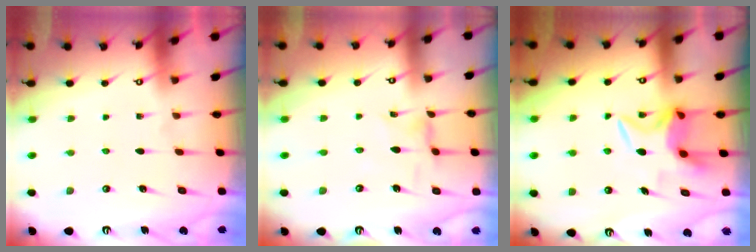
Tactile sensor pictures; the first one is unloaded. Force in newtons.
{"total": 1.7, "press": 1.7, "slide": 0.0}
{"total": 7.1, "press": 7.0, "slide": 0.7}